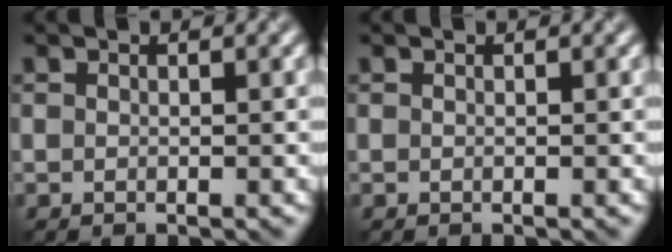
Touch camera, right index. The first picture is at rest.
{"total": 0.0}